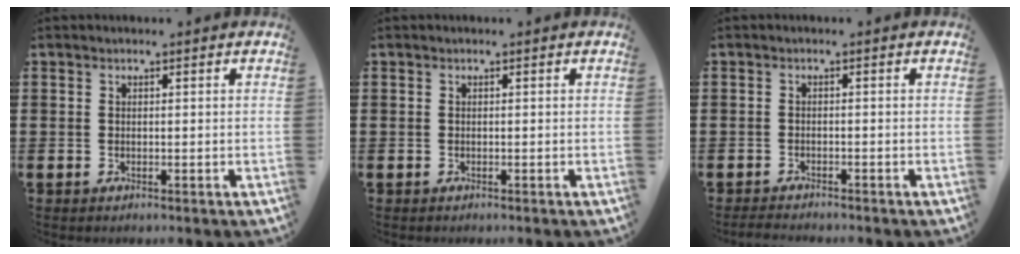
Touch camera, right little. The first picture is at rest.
{"total": 0.0}
{"total": 1.2, "force": [-1.2, 0.0, 0.2], "torque": [-0.006, 0.002, -0.025]}